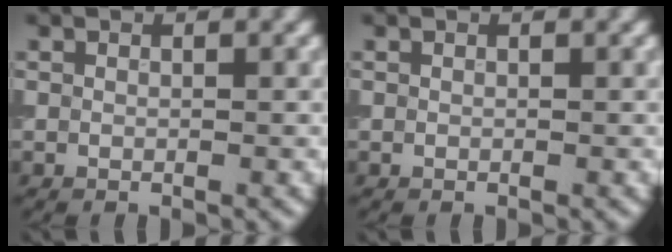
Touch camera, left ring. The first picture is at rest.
{"total": 0.0}